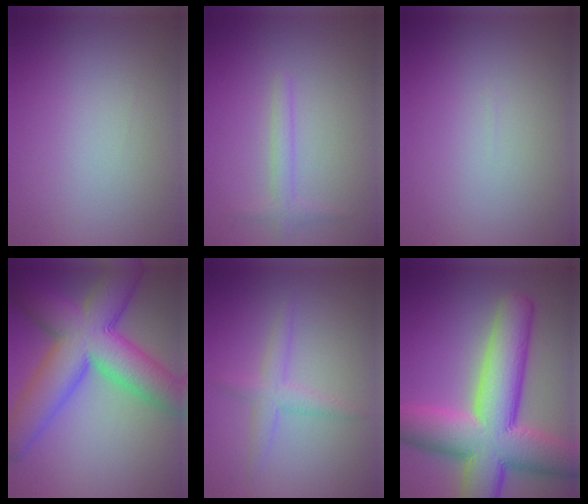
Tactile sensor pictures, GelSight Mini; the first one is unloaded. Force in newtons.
{"total": 1.6, "press": 1.6, "slide": 0.1}
{"total": 0.0}
{"total": 13.1, "press": 13.1, "slide": 0.4}
{"total": 2.2, "press": 2.2, "slide": 0.2}
{"total": 13.8, "press": 13.7, "slide": 0.5}